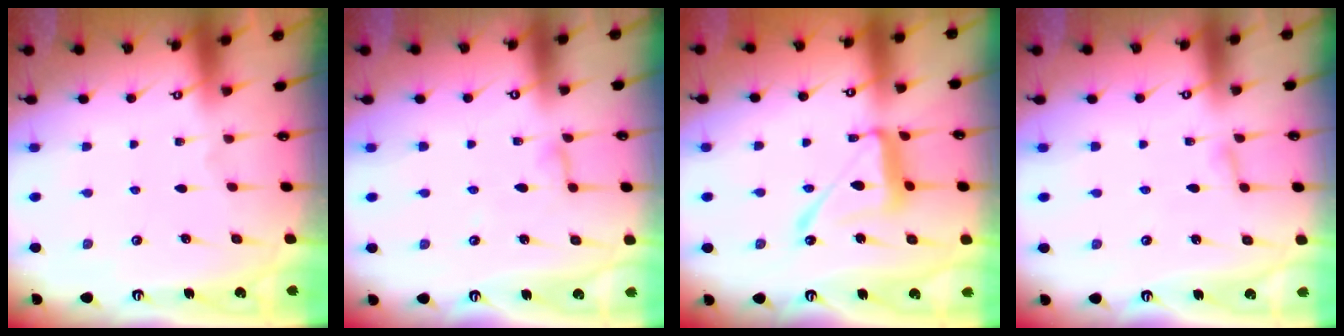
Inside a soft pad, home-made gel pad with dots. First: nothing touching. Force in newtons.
{"total": 3.6, "press": 3.6, "slide": 0.4}
{"total": 14.6, "press": 14.6, "slide": 1.2}
{"total": 3.3, "press": 3.3, "slide": 0.3}